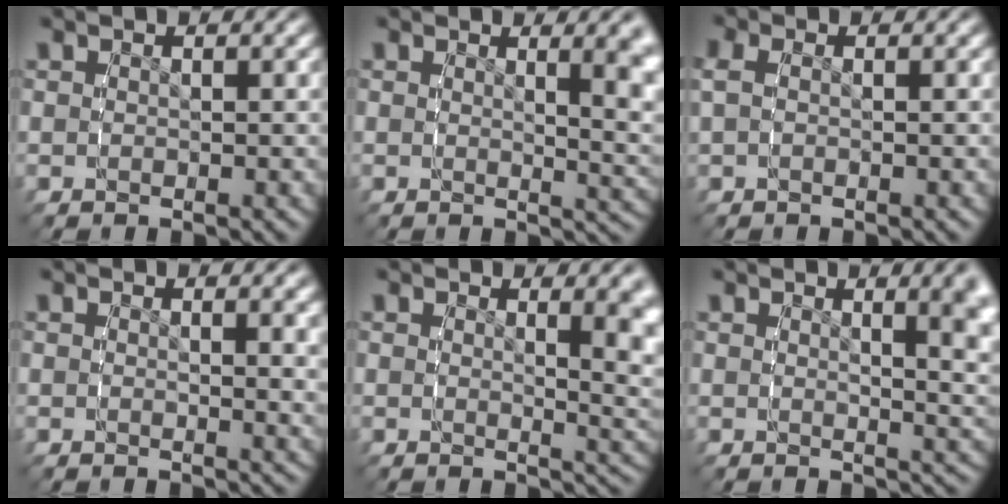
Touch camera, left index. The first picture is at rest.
{"total": 3.5, "force": [1.2, 0.2, 3.3], "torque": [-0.028, -0.010, 0.020]}
{"total": 0.7, "force": [-0.1, 0.2, 0.6], "torque": [-0.020, -0.001, 0.003]}
{"total": 1.3, "force": [0.6, -0.4, 1.1], "torque": [-0.015, -0.010, 0.013]}
{"total": 3.1, "force": [1.0, 0.1, 2.9], "torque": [-0.024, -0.016, 0.018]}
{"total": 4.6, "force": [1.8, 0.7, 4.1], "torque": [-0.032, 0.000, 0.027]}